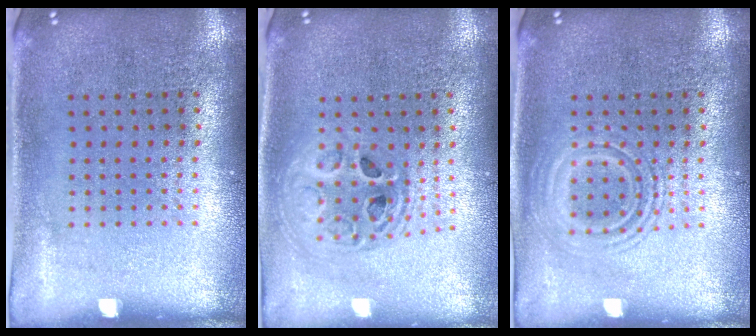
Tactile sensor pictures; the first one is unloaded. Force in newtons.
{"total": 1.8, "press": 1.5, "slide": 1.0}
{"total": 2.7, "press": 2.7, "slide": 0.4}